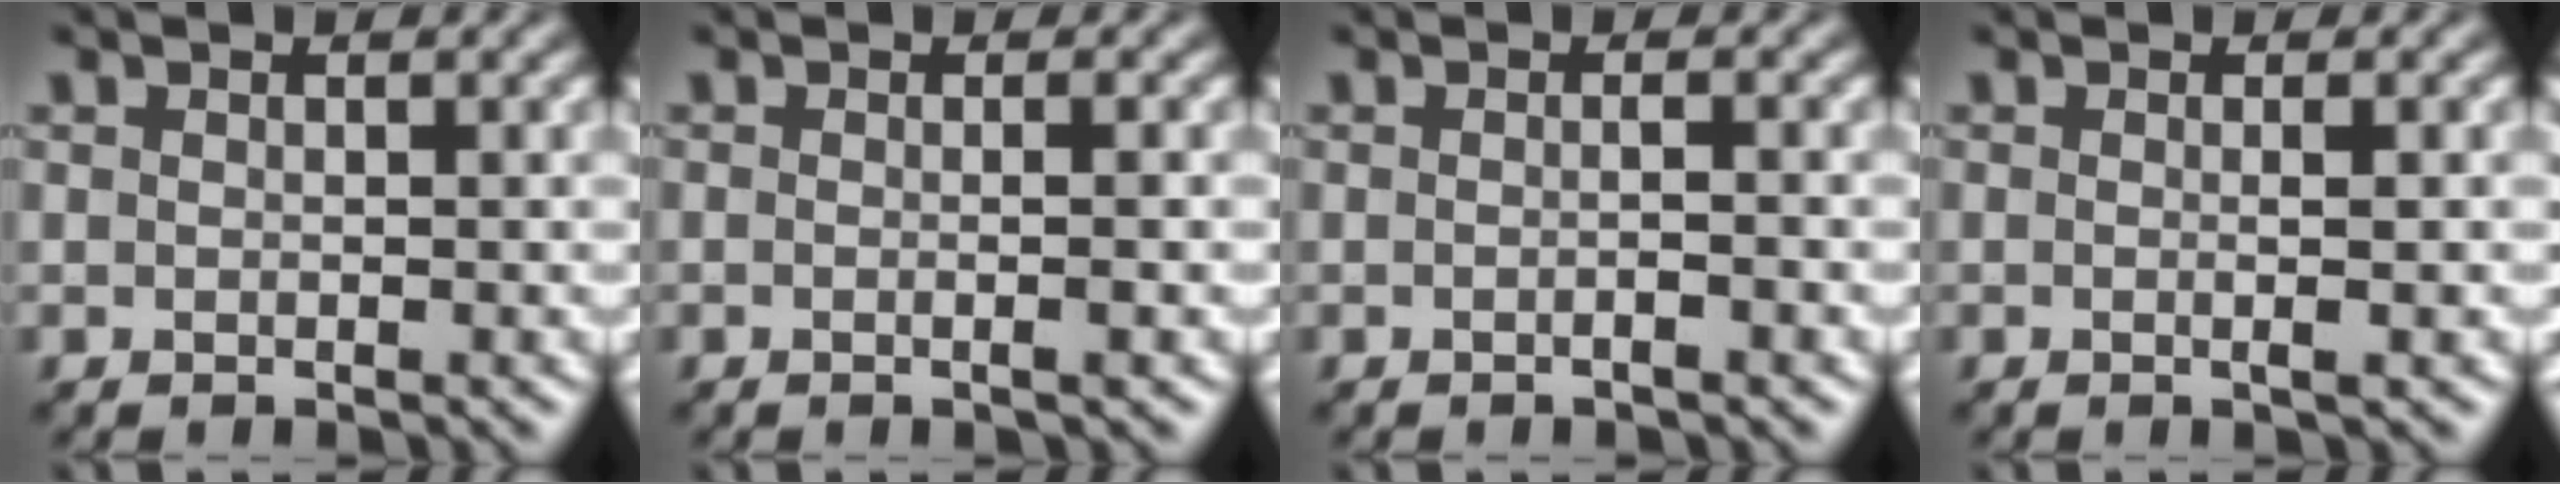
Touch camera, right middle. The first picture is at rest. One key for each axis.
{"total": 2.1, "fx": 0.0, "fy": 0.8, "fz": 1.9, "tx": -0.008, "ty": -0.004, "tz": -0.014}
{"total": 1.5, "fx": -0.3, "fy": 0.4, "fz": 1.4, "tx": -0.011, "ty": -0.005, "tz": -0.009}
{"total": 1.6, "fx": -0.1, "fy": 0.4, "fz": 1.5, "tx": -0.019, "ty": -0.002, "tz": -0.006}